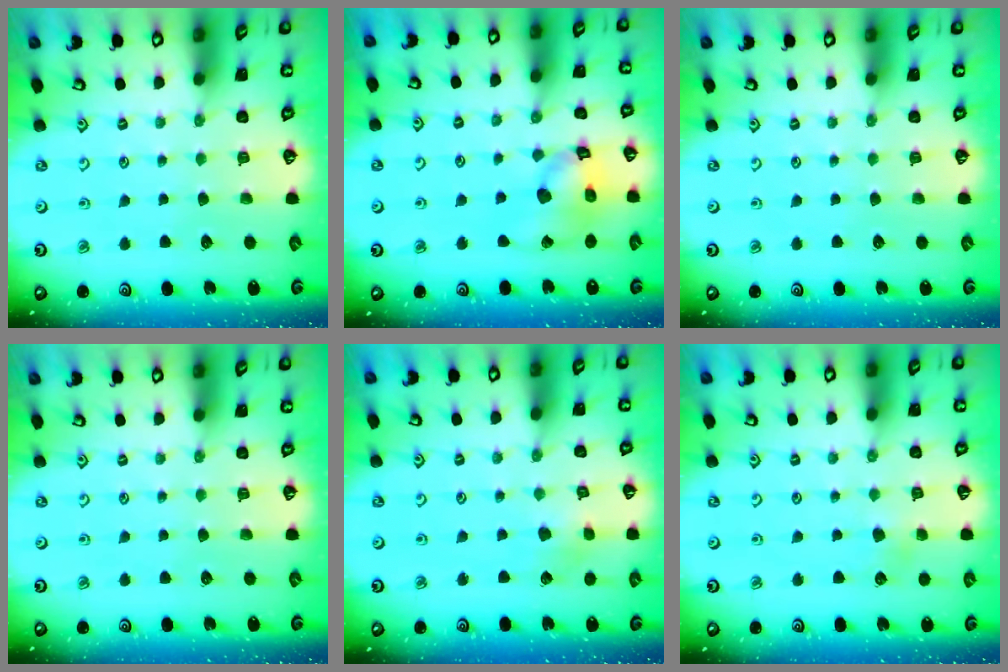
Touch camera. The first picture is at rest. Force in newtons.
{"total": 14.1, "press": 13.9, "slide": 2.0}
{"total": 0.0}
{"total": 0.0}
{"total": 4.3, "press": 4.2, "slide": 0.5}
{"total": 3.5, "press": 3.4, "slide": 0.5}